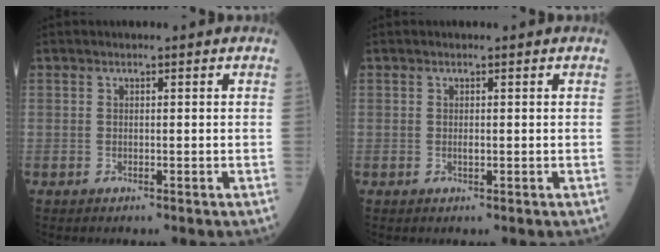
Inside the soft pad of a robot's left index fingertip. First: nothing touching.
{"total": 0.5, "force": [0.1, 0.2, 0.5], "torque": [-0.012, -0.001, 0.001]}